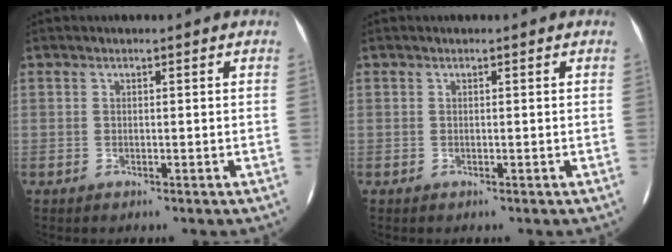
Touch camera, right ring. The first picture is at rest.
{"total": 0.0}